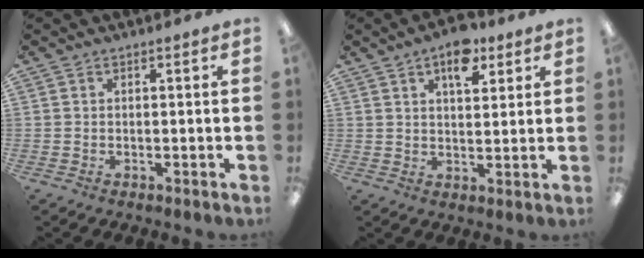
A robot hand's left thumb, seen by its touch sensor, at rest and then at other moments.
{"total": 8.8, "force": [5.1, 4.4, 5.7], "torque": [-0.066, -0.027, 0.081]}